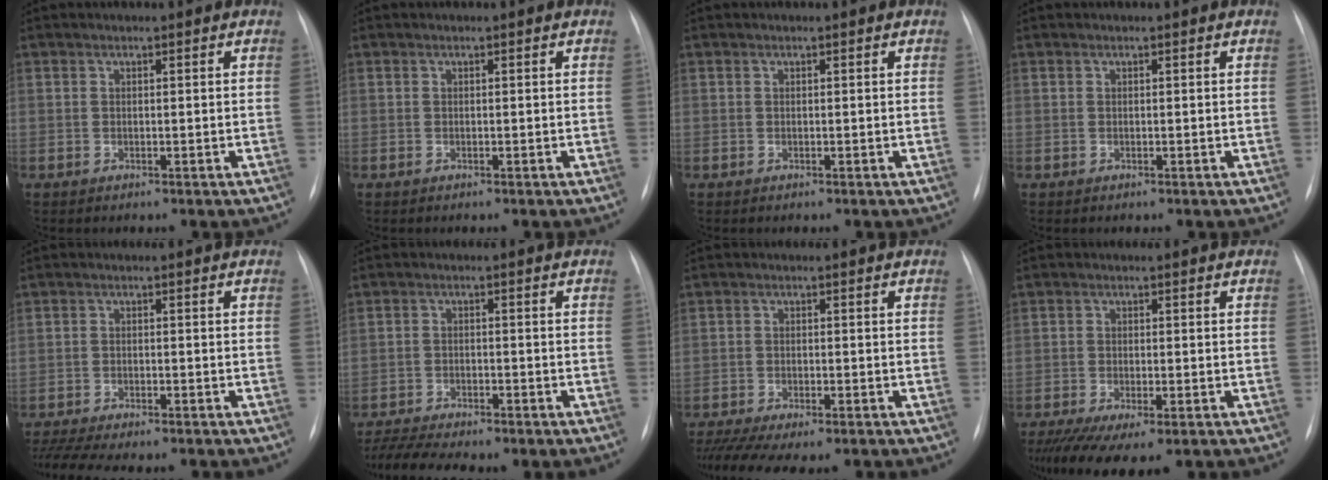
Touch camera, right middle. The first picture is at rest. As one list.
[{"total": 0.0}, {"total": 0.0}, {"total": 0.0}, {"total": 12.4, "force": [-10.8, 2.5, 5.6], "torque": [-0.098, -0.003, -0.152]}, {"total": 9.2, "force": [-8.0, 1.6, 4.2], "torque": [-0.068, -0.003, -0.122]}, {"total": 12.5, "force": [-10.1, 3.2, 6.4], "torque": [-0.116, -0.012, -0.146]}, {"total": 11.1, "force": [-7.7, 3.3, 7.2], "torque": [-0.122, -0.019, -0.116]}]